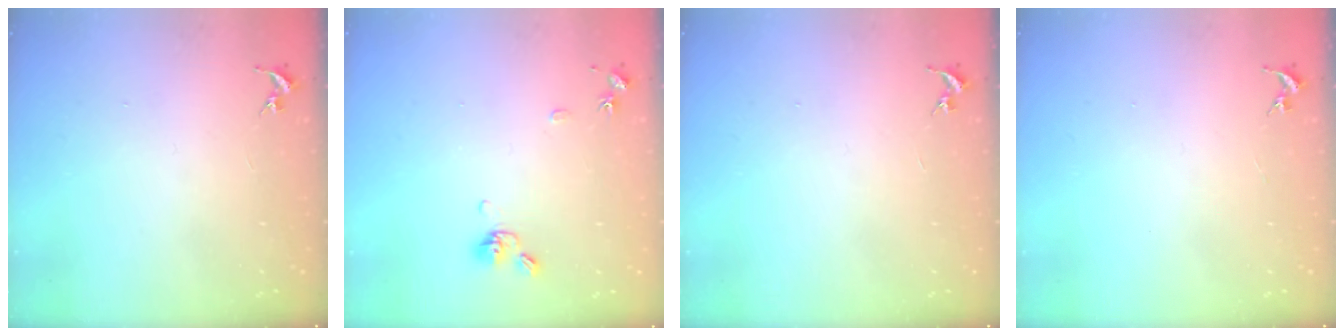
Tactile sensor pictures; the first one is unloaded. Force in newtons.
{"total": 8.5, "press": 8.3, "slide": 2.0}
{"total": 0.0}
{"total": 0.0}